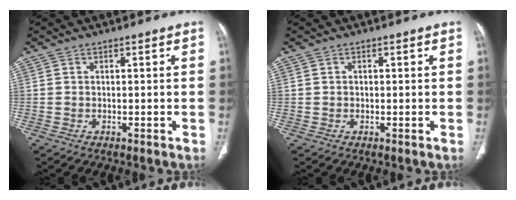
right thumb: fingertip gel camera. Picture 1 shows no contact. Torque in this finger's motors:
{"motor_torque": [-0.40, 0.21, 0.04, 0.13, -0.02]}